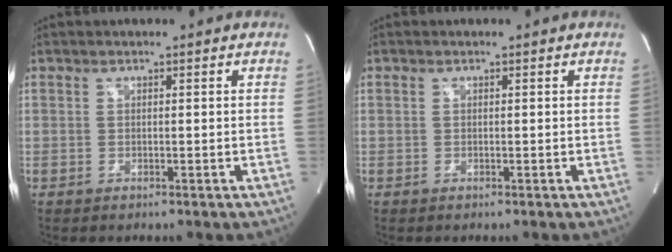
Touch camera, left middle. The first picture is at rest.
{"total": 0.0}